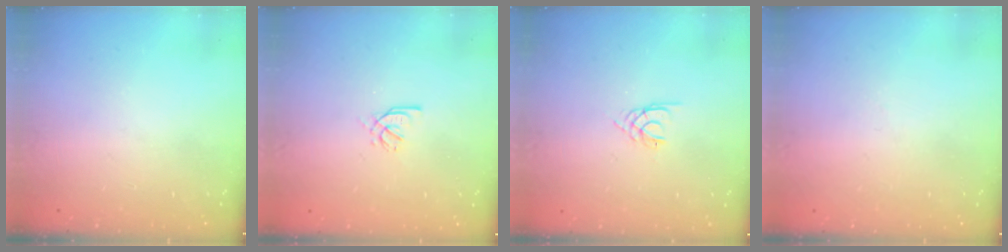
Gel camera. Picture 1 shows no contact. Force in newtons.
{"total": 1.7, "press": 1.6, "slide": 0.5}
{"total": 1.6, "press": 1.6, "slide": 0.3}
{"total": 1.8, "press": 1.6, "slide": 0.6}